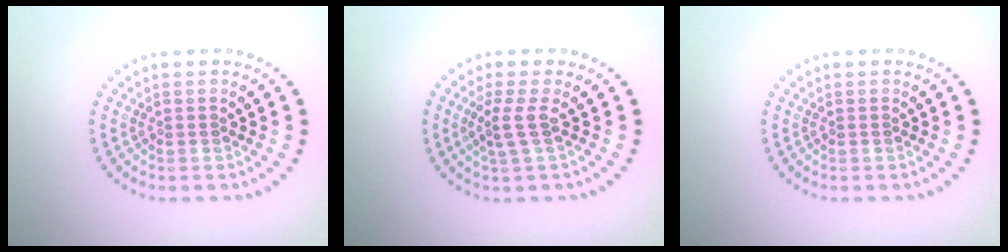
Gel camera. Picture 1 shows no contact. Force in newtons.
{"total": 1.9, "press": 1.3, "slide": 1.3}
{"total": 0.0}